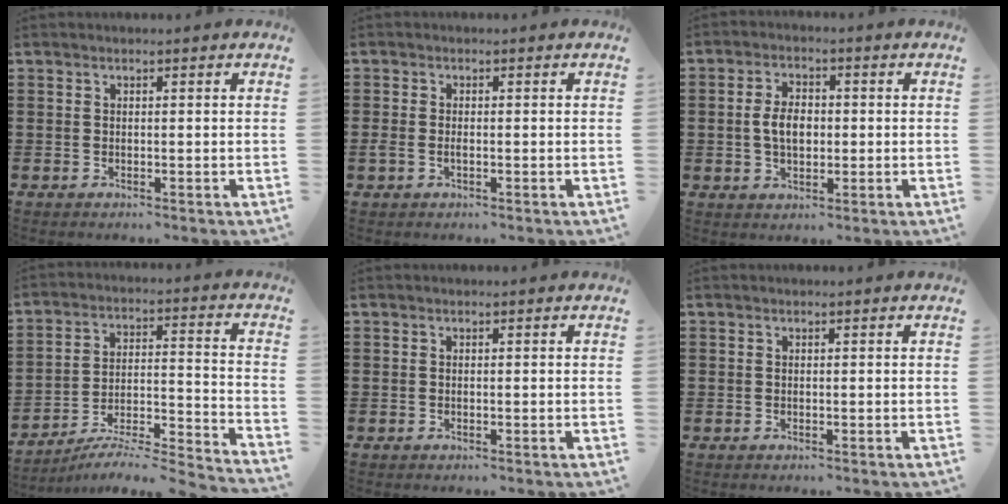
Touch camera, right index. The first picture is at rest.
{"total": 1.2, "force": [-0.4, 0.5, 1.0], "torque": [-0.027, -0.005, -0.010]}
{"total": 4.8, "force": [-0.2, 2.9, 3.8], "torque": [-0.076, 0.004, -0.010]}
{"total": 5.4, "force": [-5.1, 0.1, 1.8], "torque": [-0.029, -0.014, -0.103]}
{"total": 0.0}
{"total": 0.0}